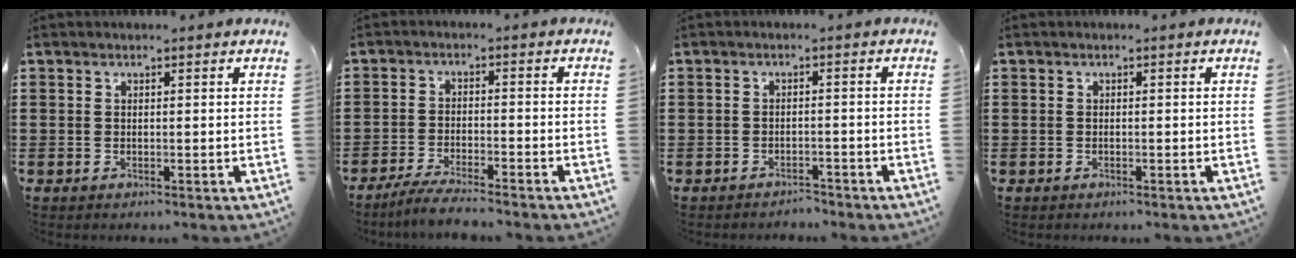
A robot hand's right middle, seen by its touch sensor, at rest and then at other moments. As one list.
[{"total": 3.9, "force": [-3.6, -0.1, 1.5], "torque": [-0.032, -0.006, -0.070]}, {"total": 1.7, "force": [-1.7, 0.3, -0.2], "torque": [-0.002, 0.003, -0.038]}, {"total": 0.0}]